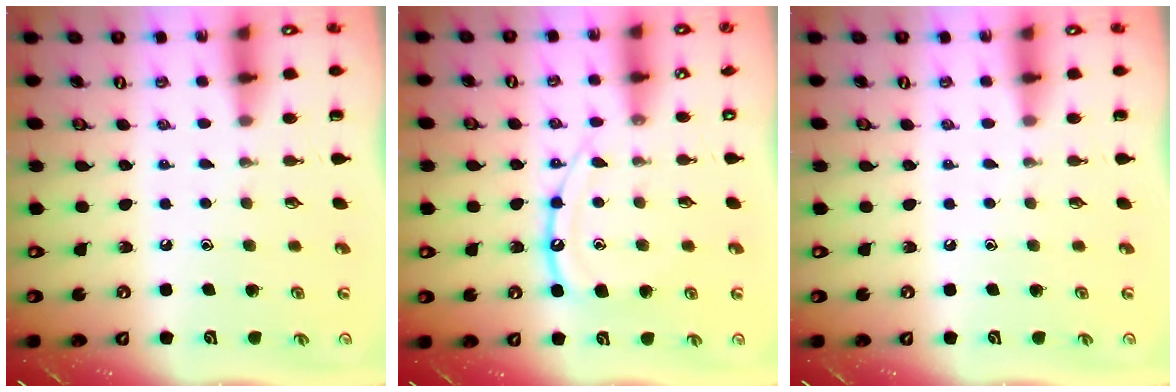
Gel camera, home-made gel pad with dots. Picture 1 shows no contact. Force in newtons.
{"total": 12.4, "press": 12.3, "slide": 1.2}
{"total": 0.0}